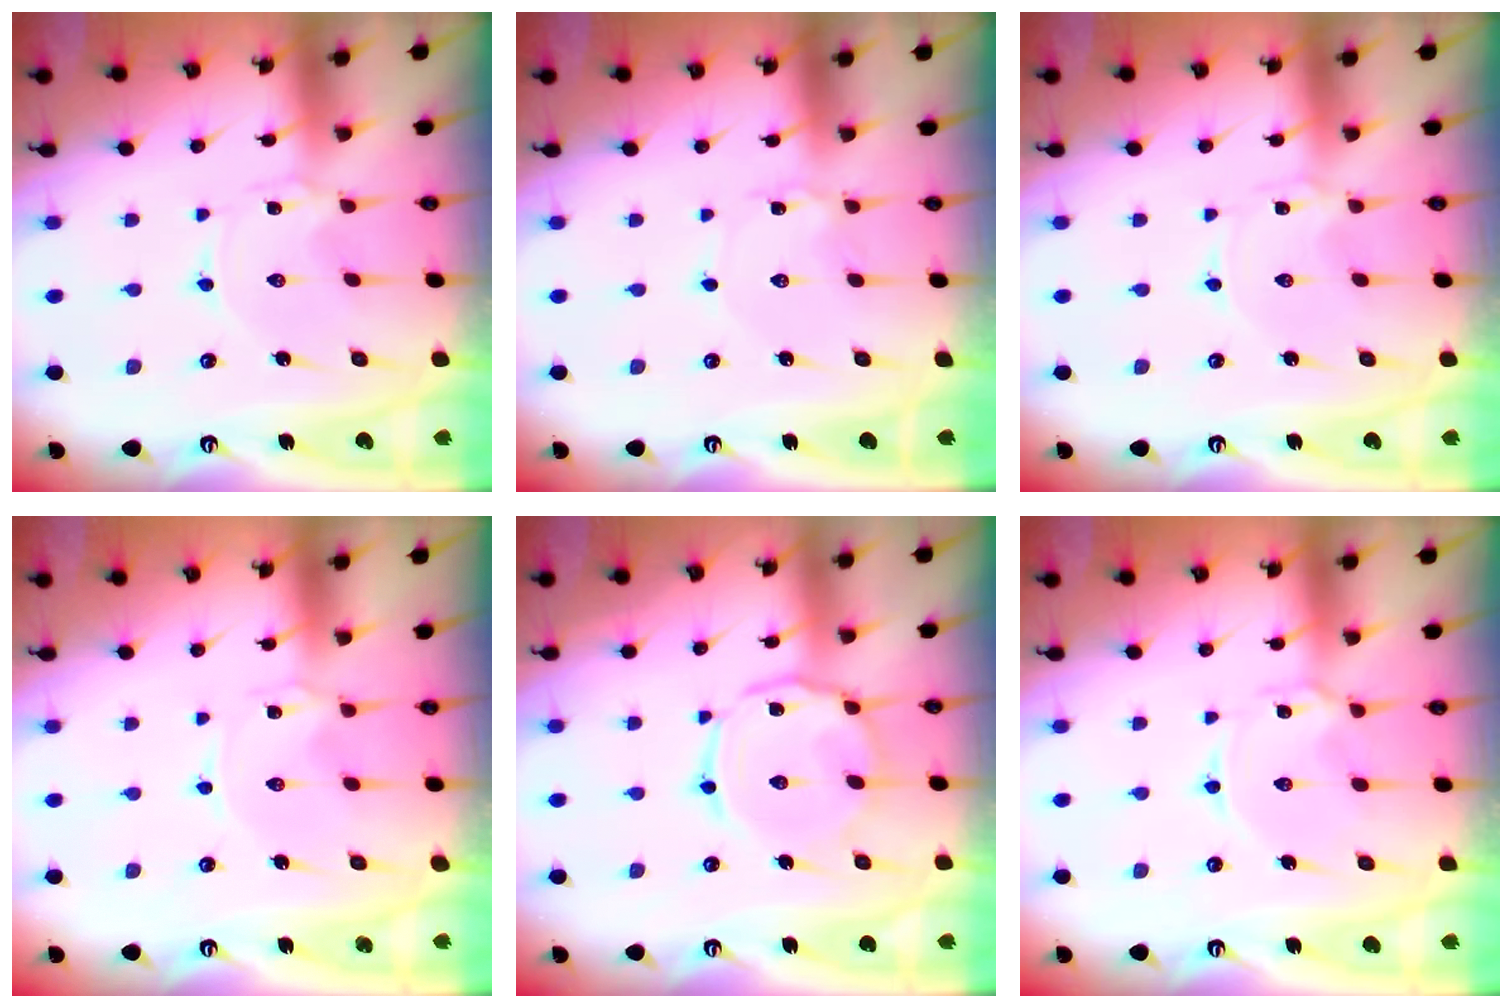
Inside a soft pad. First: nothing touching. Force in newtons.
{"total": 1.4, "press": 1.4, "slide": 0.1}
{"total": 0.0}
{"total": 0.0}
{"total": 10.0, "press": 10.0, "slide": 0.9}
{"total": 2.6, "press": 2.5, "slide": 0.3}